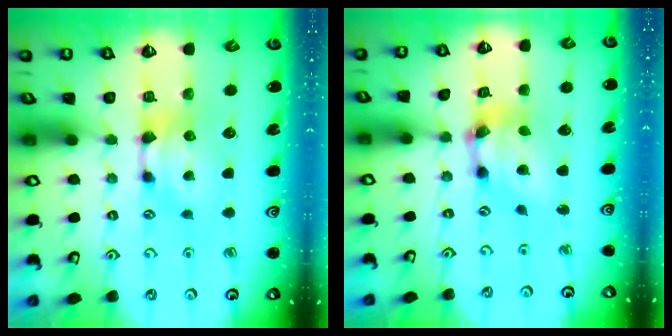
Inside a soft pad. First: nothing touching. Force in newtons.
{"total": 6.2, "press": 6.0, "slide": 1.8}